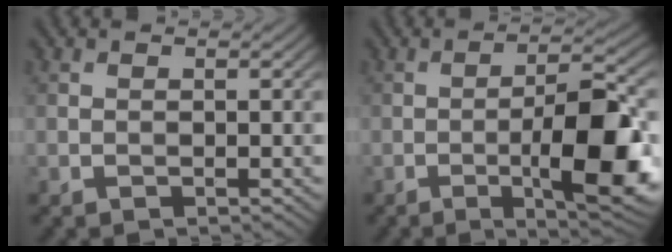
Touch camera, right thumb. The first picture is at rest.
{"total": 11.2, "force": [-3.2, 2.8, 10.4], "torque": [-0.158, 0.000, -0.053]}